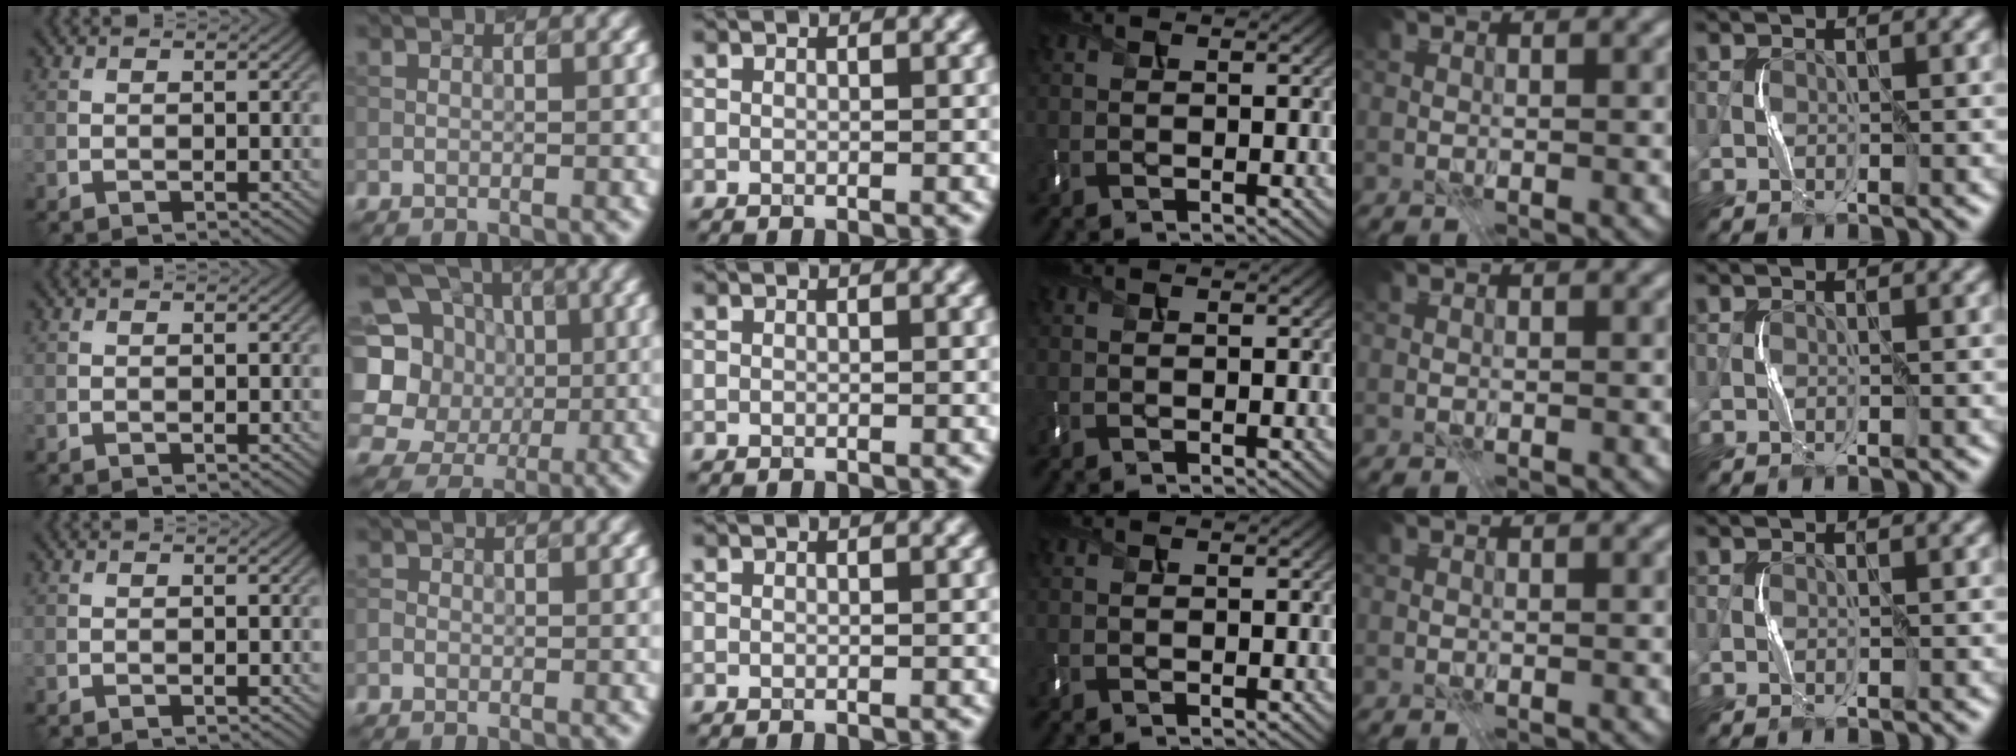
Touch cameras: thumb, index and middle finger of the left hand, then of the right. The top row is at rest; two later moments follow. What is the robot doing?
{"motion": "press", "object": "keyboard"}